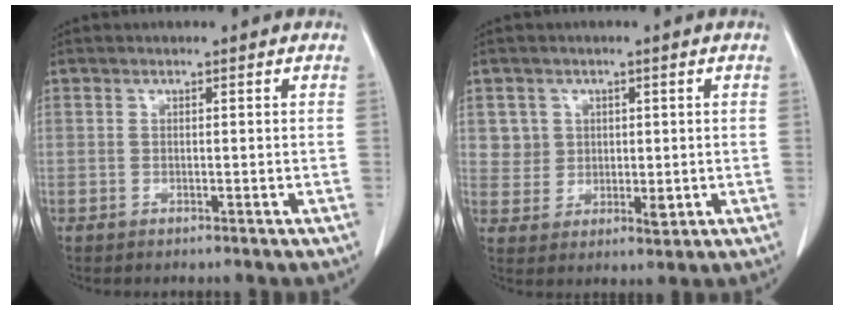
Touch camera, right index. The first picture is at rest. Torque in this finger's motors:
{"motor_torque": [-0.09, 0.12, 0.00, 0.02]}